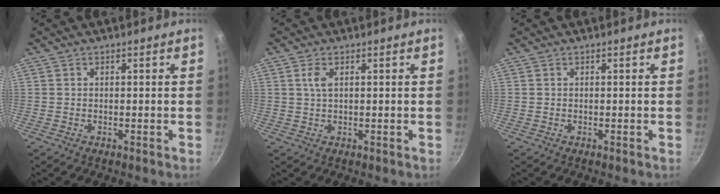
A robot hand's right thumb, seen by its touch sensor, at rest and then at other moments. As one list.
[{"total": 2.5, "force": [0.8, 1.1, 2.1], "torque": [-0.041, -0.001, 0.017]}, {"total": 0.0}]